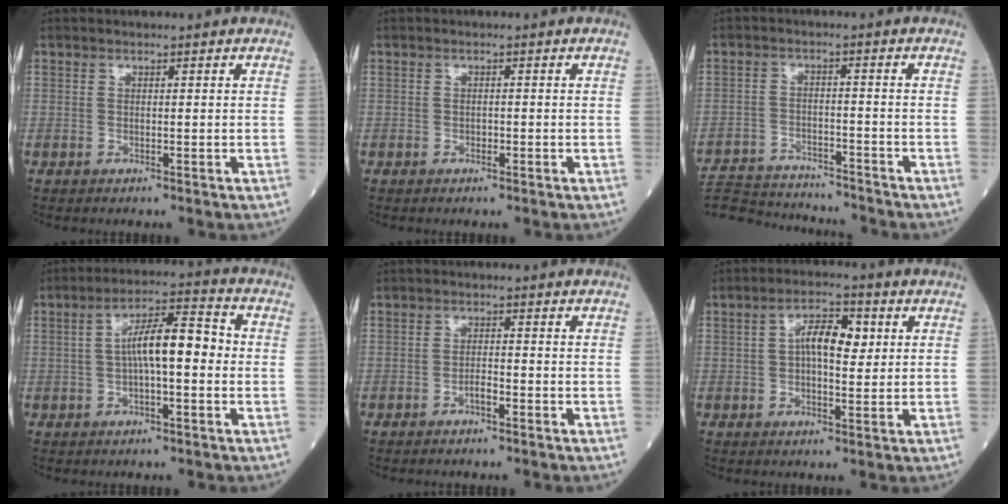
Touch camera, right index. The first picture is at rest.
{"total": 0.7, "force": [-0.4, 0.4, 0.5], "torque": [-0.006, 0.002, -0.007]}
{"total": 15.8, "force": [-15.0, 2.3, 4.3], "torque": [-0.097, 0.001, -0.227]}
{"total": 9.7, "force": [-0.1, 2.5, 9.3], "torque": [-0.159, 0.036, -0.006]}
{"total": 1.8, "force": [-1.2, 0.4, 1.4], "torque": [-0.021, 0.003, -0.021]}
{"total": 6.7, "force": [1.2, 2.6, 6.0], "torque": [-0.106, 0.017, 0.018]}